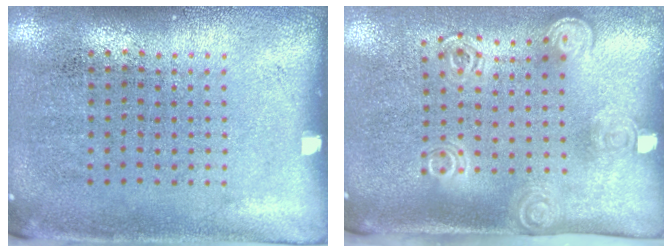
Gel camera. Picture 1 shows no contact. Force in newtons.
{"total": 2.0, "press": 1.4, "slide": 1.4}